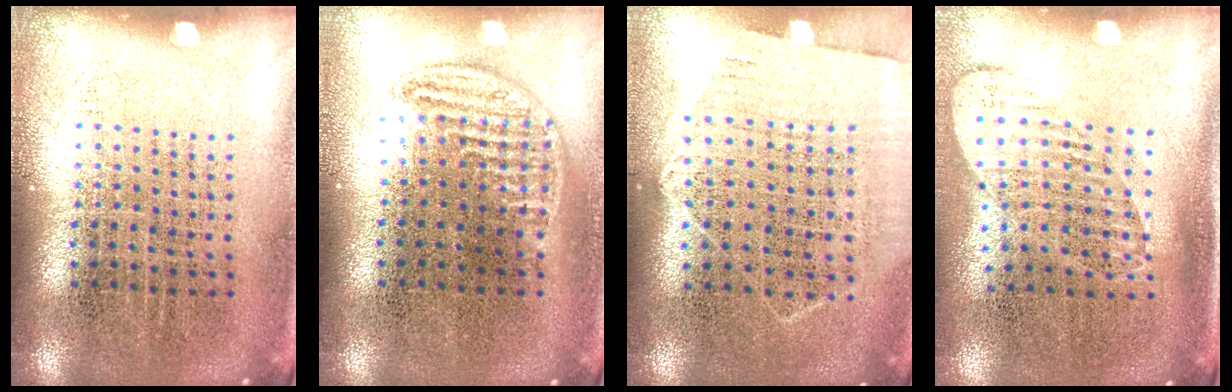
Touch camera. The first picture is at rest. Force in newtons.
{"total": 0.8, "press": 0.8, "slide": 0.1}
{"total": 1.2, "press": 1.1, "slide": 0.6}
{"total": 1.4, "press": 1.1, "slide": 0.8}